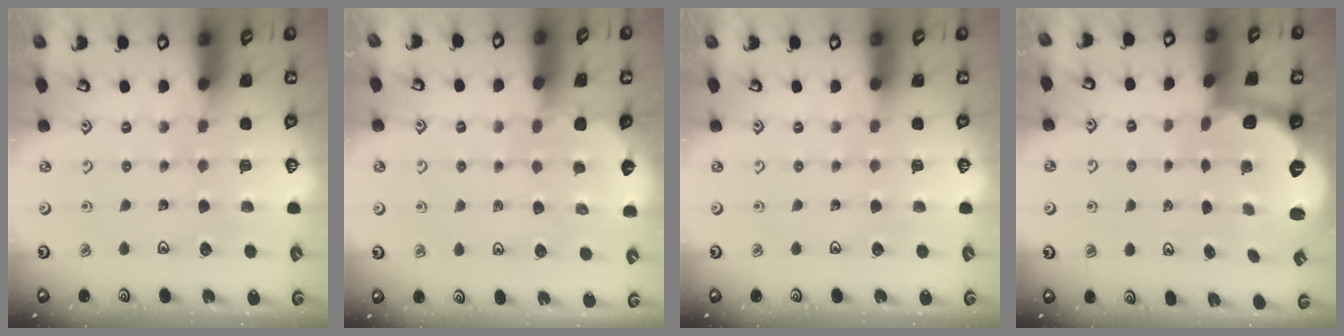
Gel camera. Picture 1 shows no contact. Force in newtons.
{"total": 3.0, "press": 2.9, "slide": 0.5}
{"total": 0.0}
{"total": 2.7, "press": 1.6, "slide": 2.1}